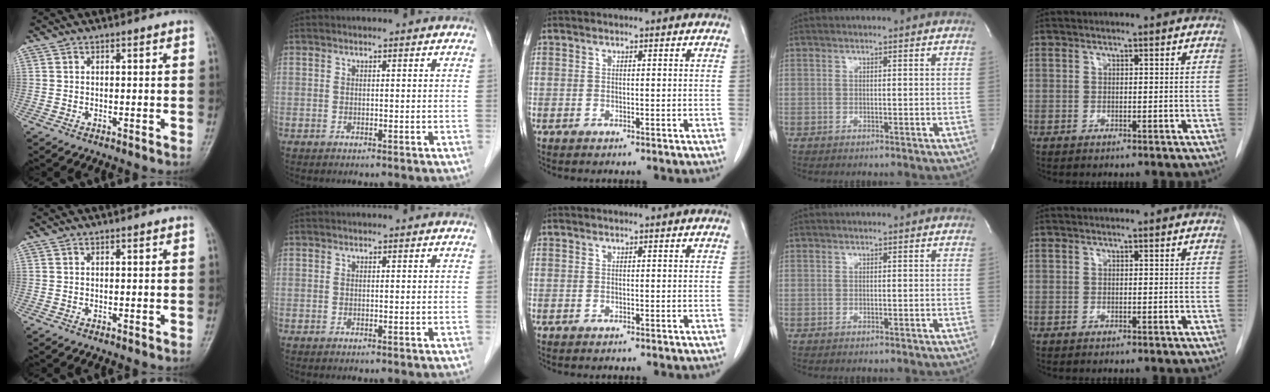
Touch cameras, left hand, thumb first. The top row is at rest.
{}